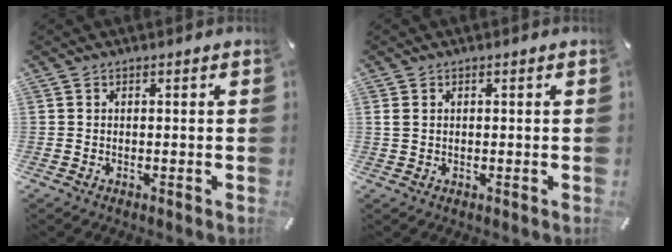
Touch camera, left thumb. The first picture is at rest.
{"total": 1.3, "force": [0.3, 0.9, 0.8], "torque": [-0.017, 0.003, 0.005]}